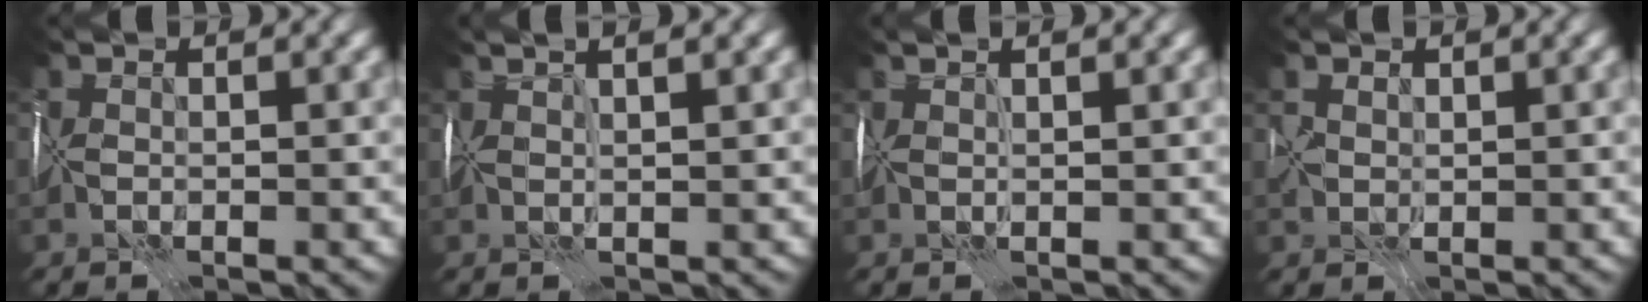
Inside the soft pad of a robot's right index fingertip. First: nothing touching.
{"total": 4.8, "force": [2.7, 1.4, 3.8], "torque": [-0.037, 0.037, 0.019]}
{"total": 2.8, "force": [1.6, 0.6, 2.1], "torque": [-0.020, 0.024, 0.009]}
{"total": 0.8, "force": [0.7, 0.2, -0.3], "torque": [0.007, 0.005, 0.015]}